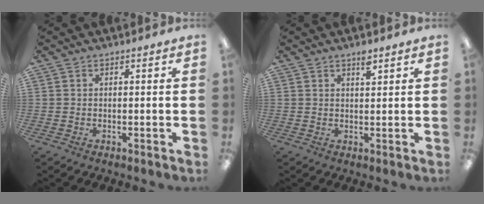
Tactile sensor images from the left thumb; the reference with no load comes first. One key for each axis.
{"total": 2.6, "fx": 2.0, "fy": 0.6, "fz": 1.5, "tx": -0.018, "ty": -0.005, "tz": 0.032}